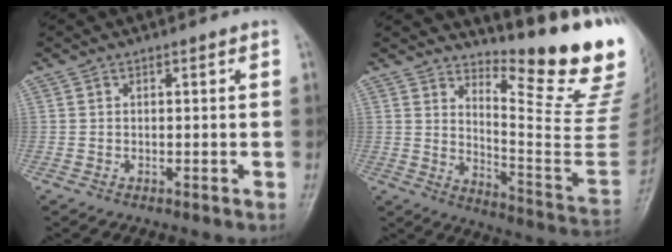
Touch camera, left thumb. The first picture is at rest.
{"total": 19.1, "force": [15.0, 2.5, 11.6], "torque": [-0.139, -0.163, 0.213]}